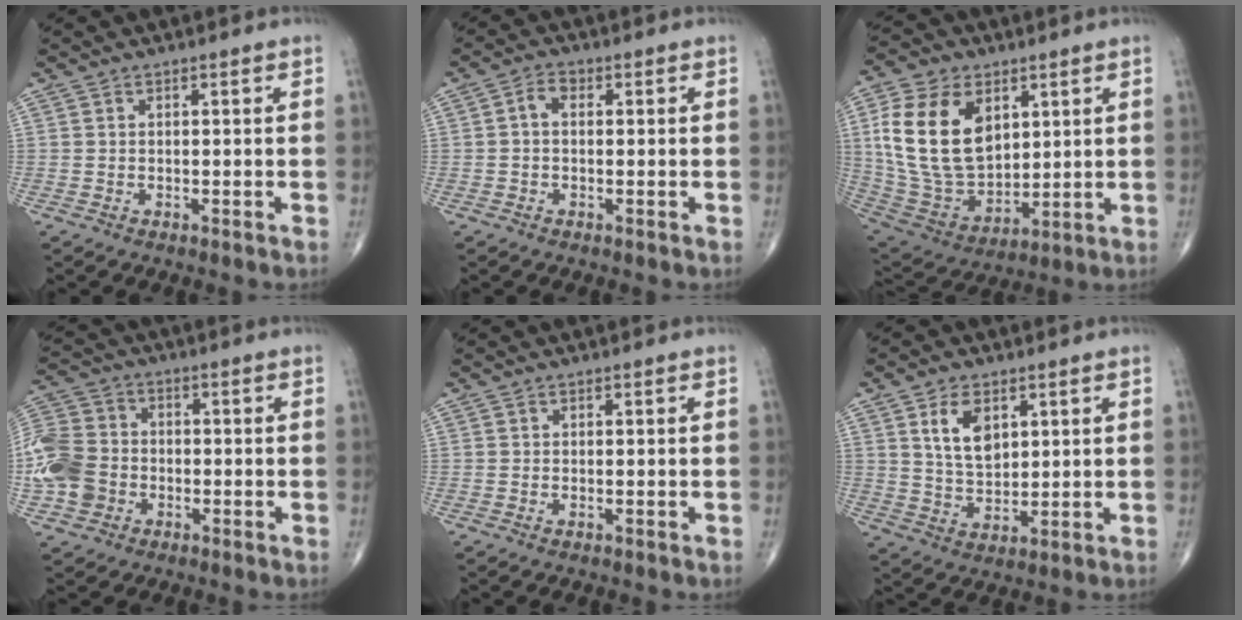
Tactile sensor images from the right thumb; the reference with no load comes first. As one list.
[{"total": 2.8, "force": [0.3, 1.9, 2.0], "torque": [-0.033, 0.013, 0.001]}, {"total": 20.1, "force": [5.9, 13.1, 14.0], "torque": [-0.252, -0.021, 0.125]}, {"total": 11.2, "force": [-2.8, 9.1, 5.9], "torque": [-0.118, 0.020, -0.061]}, {"total": 0.0}, {"total": 7.8, "force": [3.1, 4.7, 5.3], "torque": [-0.079, -0.020, 0.065]}]